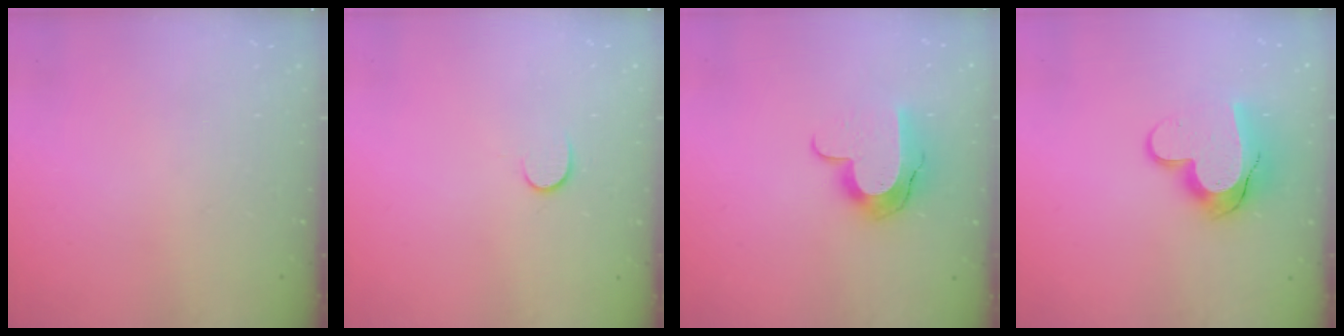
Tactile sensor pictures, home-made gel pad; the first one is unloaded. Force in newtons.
{"total": 5.7, "press": 5.6, "slide": 0.7}
{"total": 10.8, "press": 10.7, "slide": 0.7}
{"total": 12.4, "press": 12.3, "slide": 1.1}